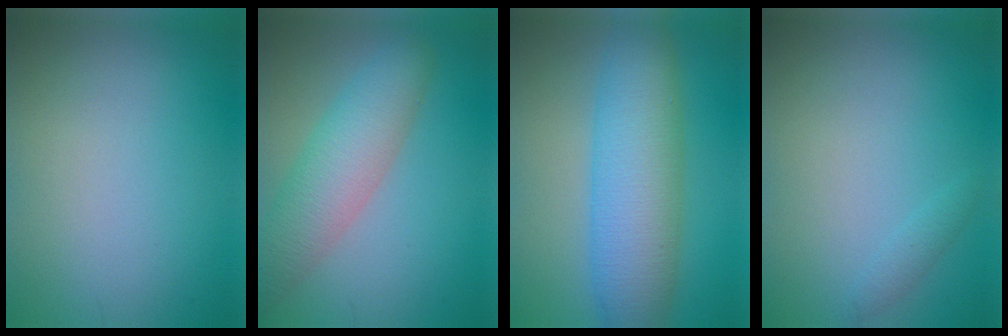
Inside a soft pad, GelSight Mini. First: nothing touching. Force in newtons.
{"total": 5.8, "press": 5.8, "slide": 0.2}
{"total": 8.2, "press": 8.2, "slide": 0.3}
{"total": 0.8, "press": 0.8, "slide": 0.0}